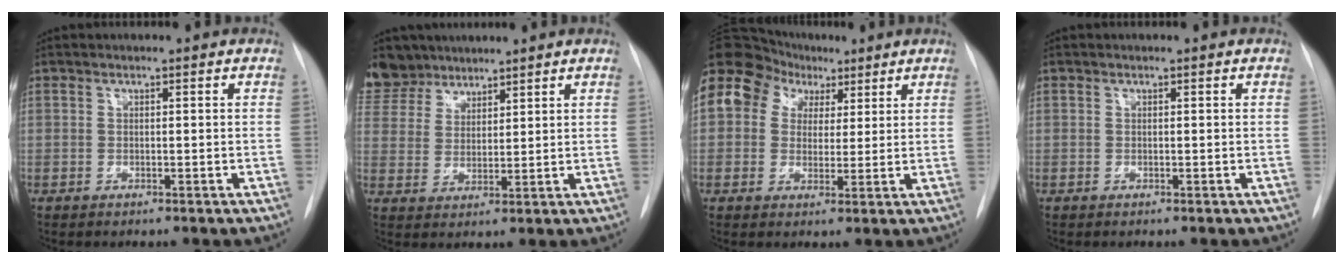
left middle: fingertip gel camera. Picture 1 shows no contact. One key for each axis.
{"total": 11.2, "fx": 9.1, "fy": 6.4, "fz": 1.6, "tx": -0.053, "ty": 0.020, "tz": 0.188}
{"total": 18.5, "fx": 7.9, "fy": 14.6, "fz": 8.0, "tx": -0.219, "ty": 0.098, "tz": 0.152}
{"total": 0.0}